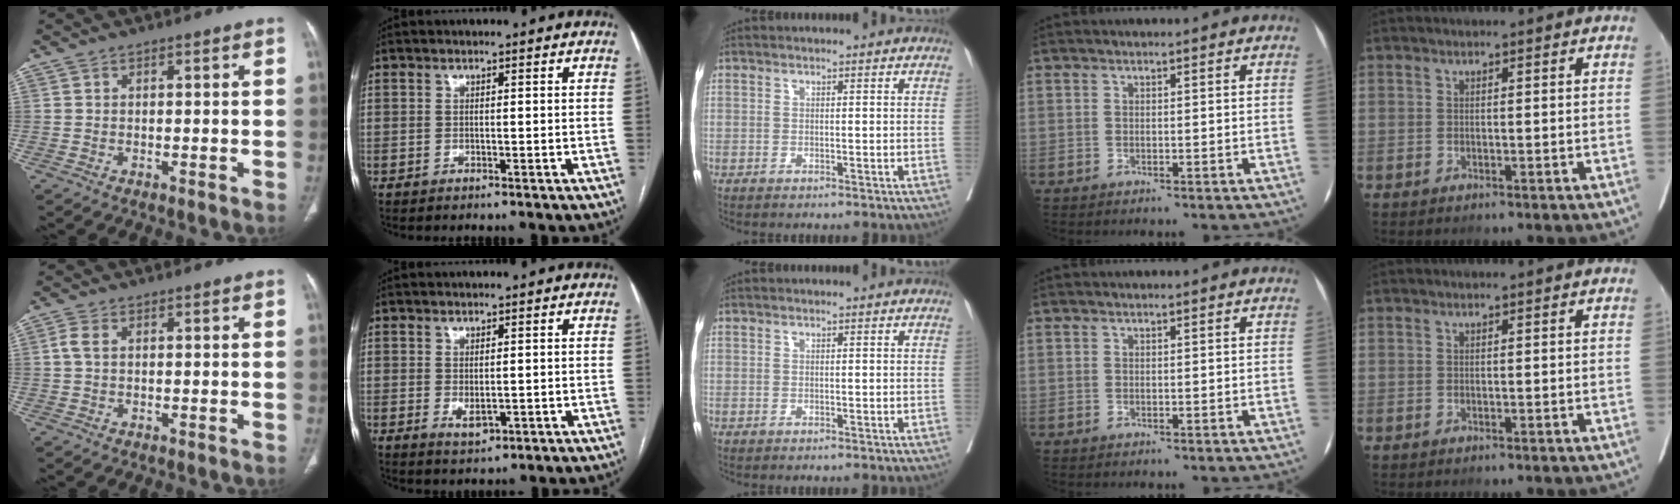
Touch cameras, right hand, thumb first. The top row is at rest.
{"thumb": {"total": 2.0, "force": [0.2, 1.2, 1.6], "torque": [-0.046, 0.004, 0.000]}, "index": {"total": 2.6, "force": [-0.4, 1.3, 2.2], "torque": [-0.038, -0.008, 0.002]}}